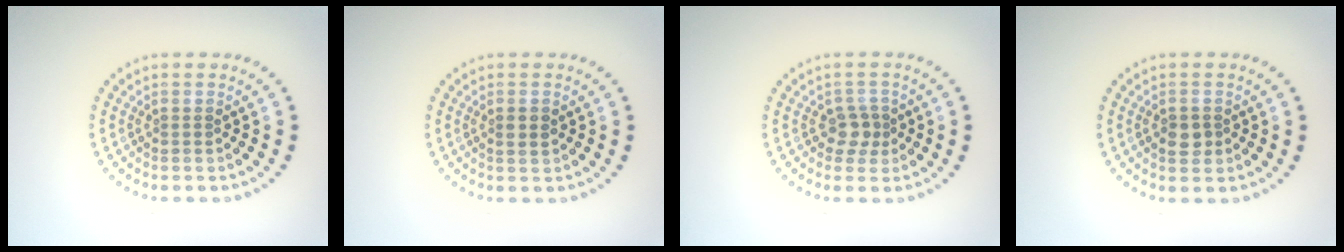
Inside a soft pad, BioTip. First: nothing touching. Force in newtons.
{"total": 1.1, "press": 1.1, "slide": 0.3}
{"total": 1.8, "press": 1.5, "slide": 1.0}
{"total": 1.7, "press": 1.7, "slide": 0.3}